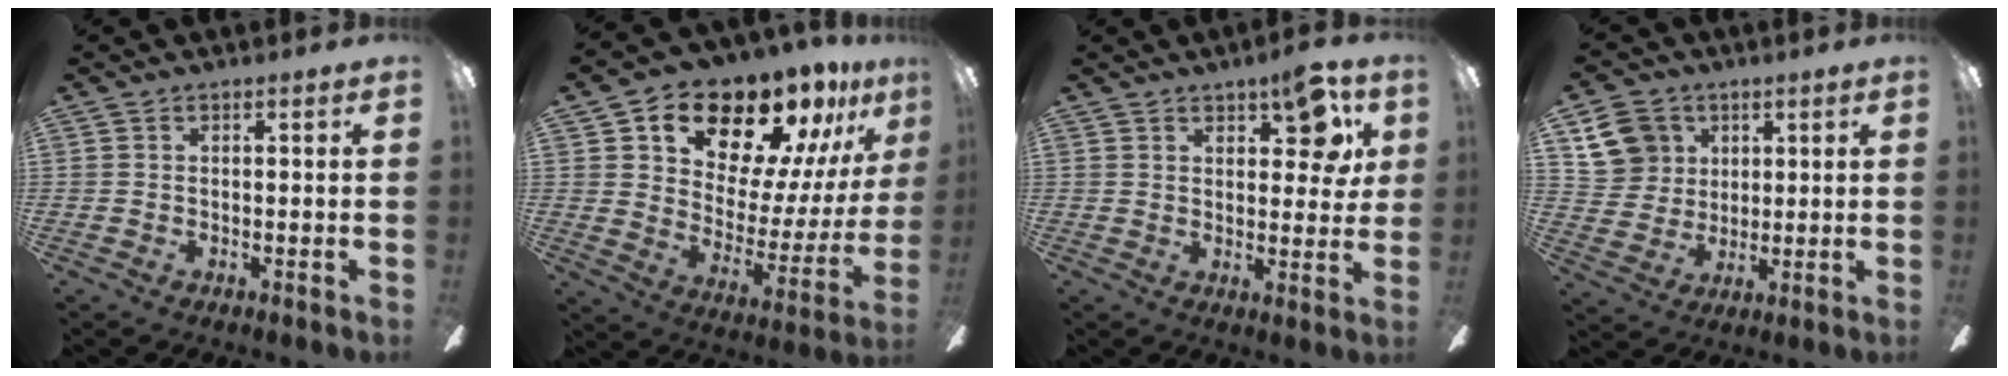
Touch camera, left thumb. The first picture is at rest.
{"total": 17.3, "force": [14.1, 8.1, 5.9], "torque": [-0.095, -0.115, 0.245]}
{"total": 8.9, "force": [5.1, 4.1, 6.0], "torque": [-0.060, -0.023, 0.084]}
{"total": 10.3, "force": [5.0, 8.6, 2.5], "torque": [-0.046, -0.011, 0.102]}